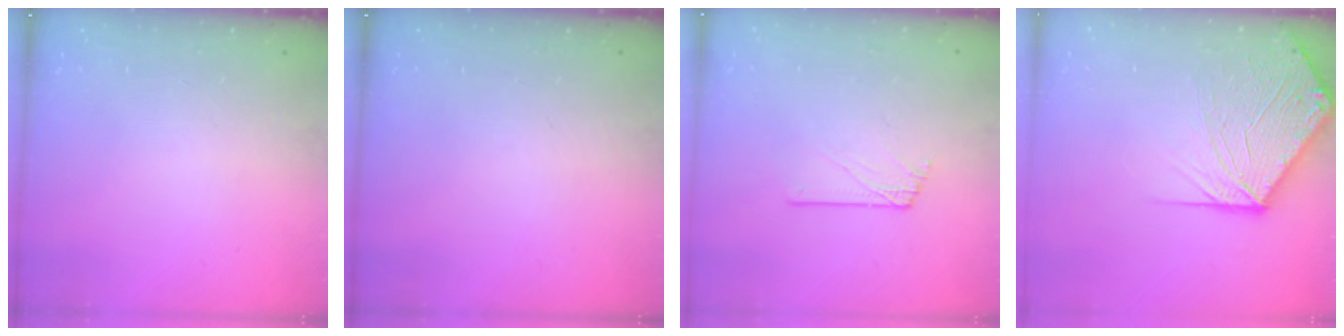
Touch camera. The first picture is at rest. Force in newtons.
{"total": 0.0}
{"total": 1.6, "press": 1.6, "slide": 0.2}
{"total": 11.6, "press": 11.4, "slide": 1.7}